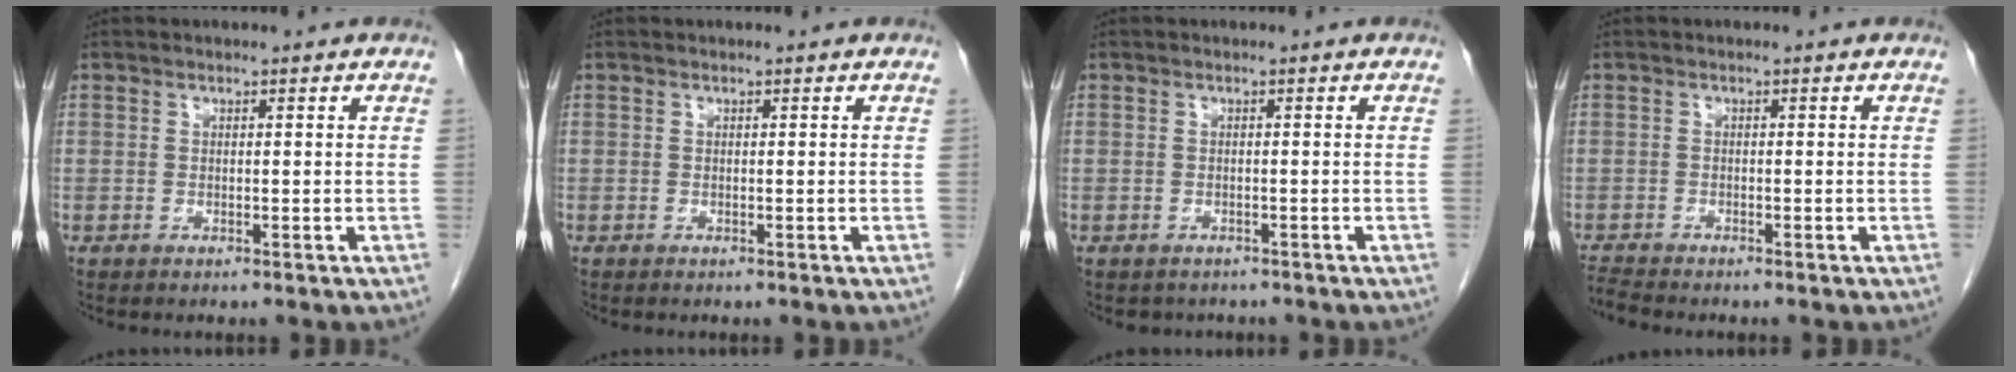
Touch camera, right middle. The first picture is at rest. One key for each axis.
{"total": 0.0}
{"total": 2.4, "fx": -2.1, "fy": 1.3, "fz": 0.1, "tx": -0.009, "ty": 0.001, "tz": -0.027}
{"total": 2.0, "fx": -1.9, "fy": -0.5, "fz": 0.0, "tx": -0.010, "ty": -0.013, "tz": -0.037}